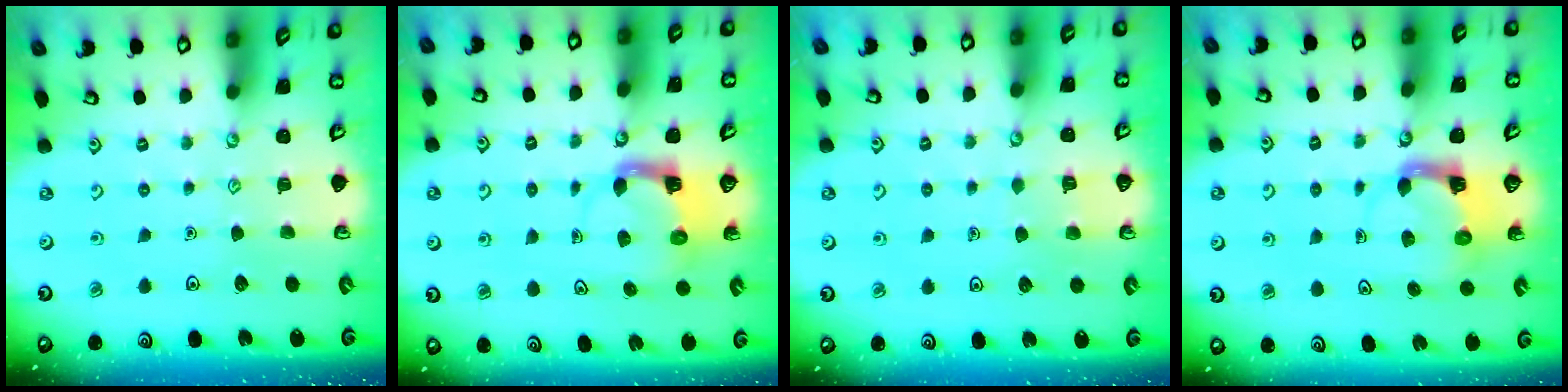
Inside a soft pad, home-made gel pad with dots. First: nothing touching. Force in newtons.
{"total": 3.8, "press": 3.7, "slide": 0.6}
{"total": 3.9, "press": 3.8, "slide": 0.3}
{"total": 4.0, "press": 4.0, "slide": 0.6}